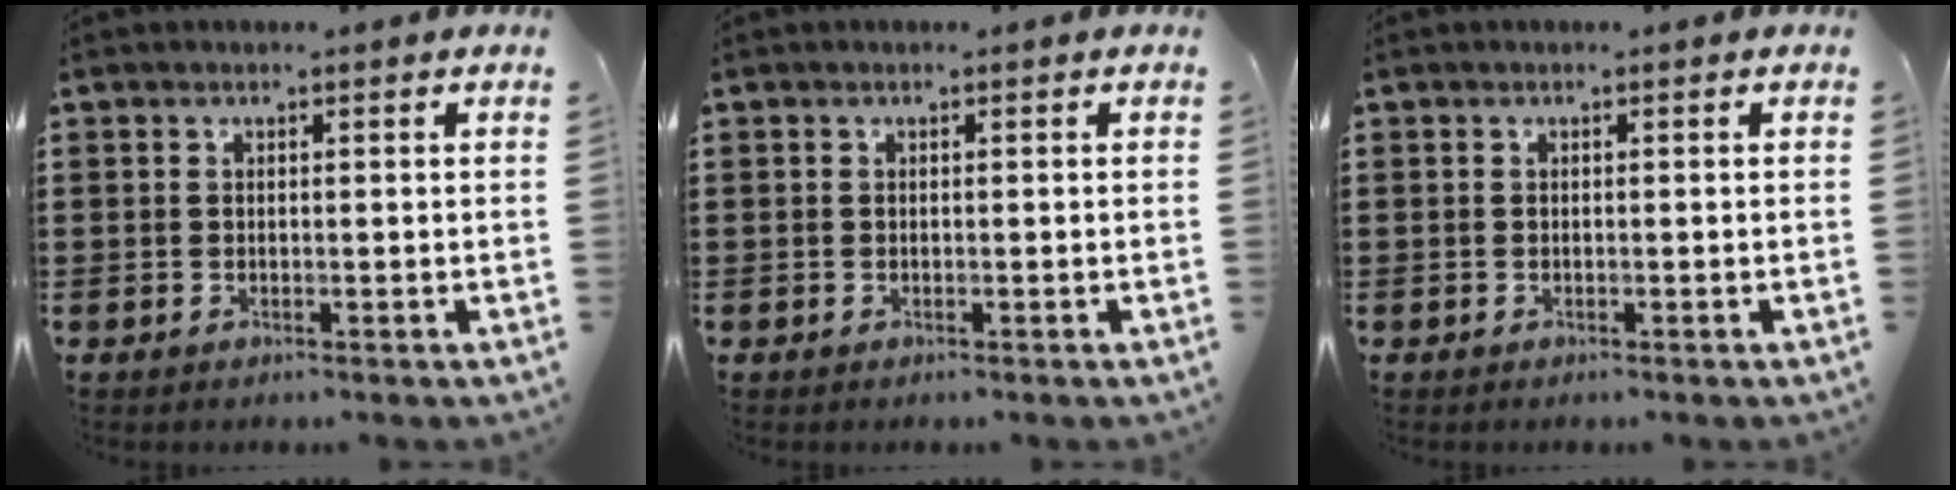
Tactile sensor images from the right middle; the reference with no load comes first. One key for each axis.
{"total": 0.0}
{"total": 0.0}